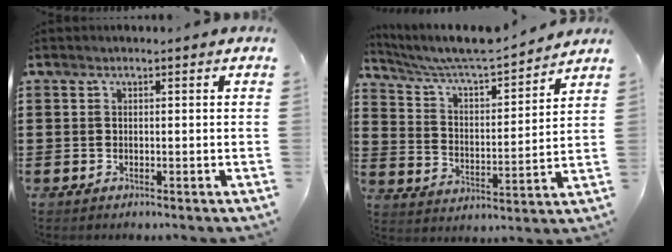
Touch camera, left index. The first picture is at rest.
{"total": 6.3, "force": [5.9, 0.5, 2.3], "torque": [-0.070, -0.039, 0.096]}